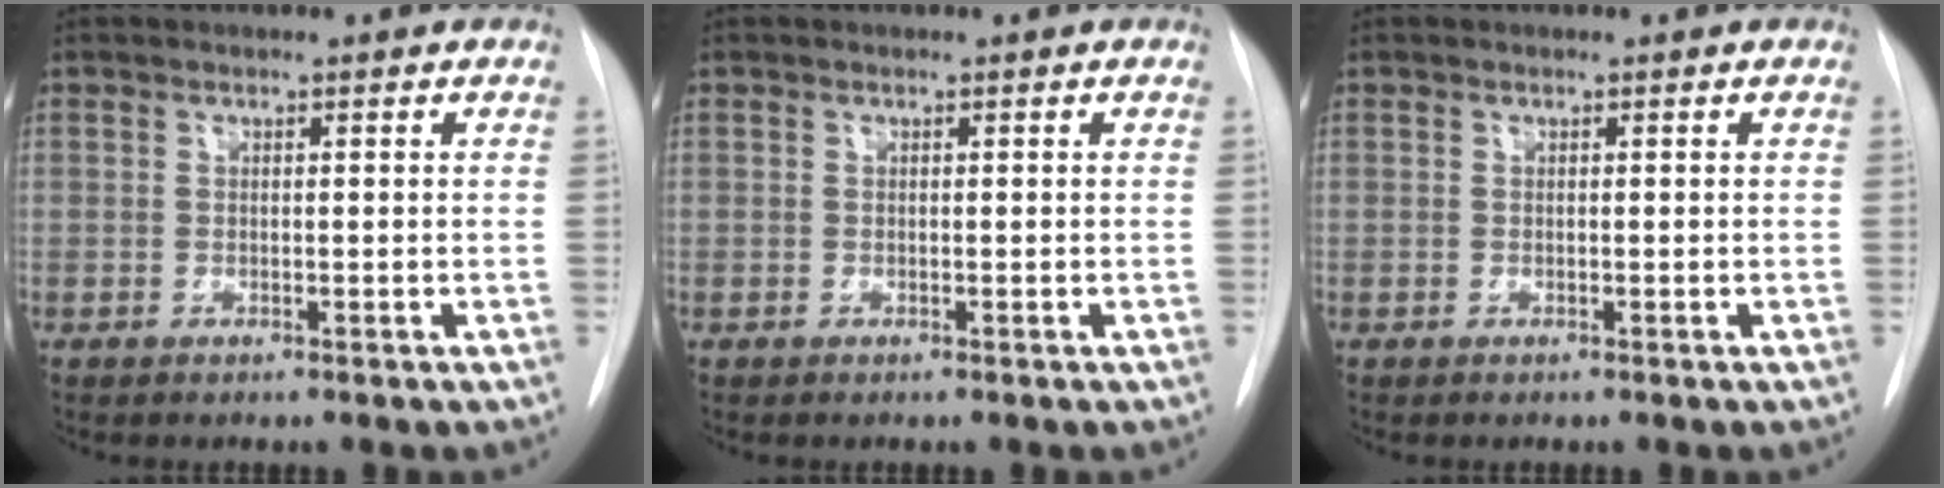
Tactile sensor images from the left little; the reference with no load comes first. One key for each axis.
{"total": 0.0}
{"total": 0.0}